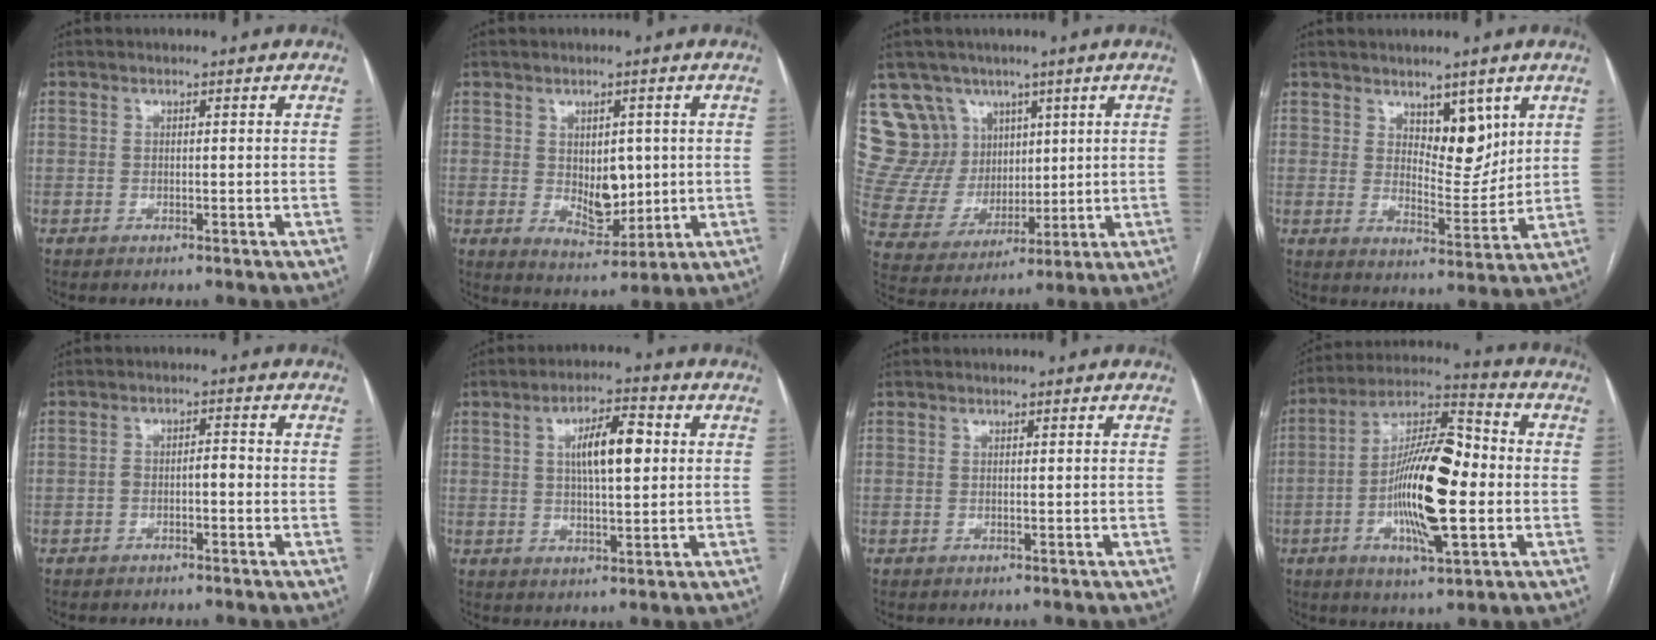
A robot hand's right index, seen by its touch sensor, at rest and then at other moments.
{"total": 6.7, "force": [0.4, 3.8, 5.5], "torque": [-0.084, -0.004, 0.022]}
{"total": 13.1, "force": [8.1, 10.0, 2.2], "torque": [-0.062, 0.046, 0.171]}
{"total": 7.0, "force": [3.8, 3.3, 4.9], "torque": [-0.068, -0.009, 0.067]}
{"total": 2.4, "force": [-0.9, 0.9, 2.1], "torque": [-0.033, 0.015, -0.012]}
{"total": 8.2, "force": [1.8, 2.3, 7.6], "torque": [-0.131, 0.013, 0.031]}
{"total": 0.0}
{"total": 17.3, "force": [-2.4, 4.2, 16.7], "torque": [-0.307, 0.011, -0.042]}